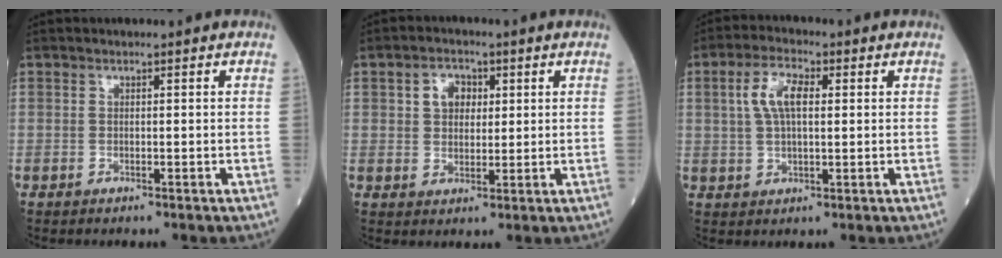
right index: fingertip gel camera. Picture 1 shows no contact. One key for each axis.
{"total": 4.3, "fx": 1.4, "fy": 3.2, "fz": 2.6, "tx": -0.044, "ty": 0.010, "tz": 0.025}
{"total": 6.3, "fx": 1.6, "fy": 2.5, "fz": 5.5, "tx": -0.118, "ty": 0.014, "tz": 0.032}